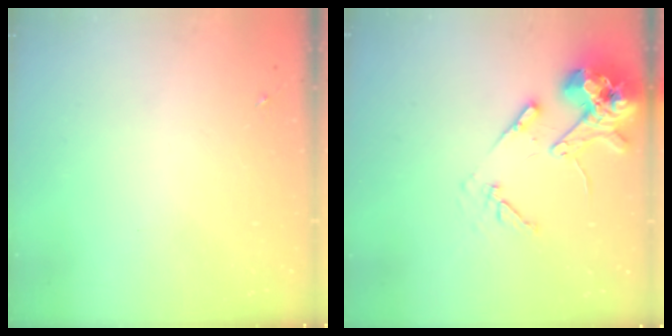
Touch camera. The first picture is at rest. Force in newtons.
{"total": 14.9, "press": 14.7, "slide": 2.3}